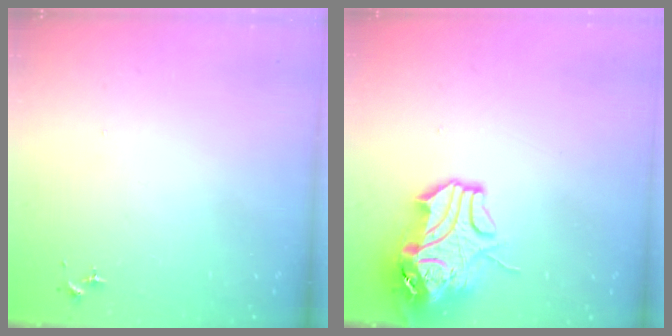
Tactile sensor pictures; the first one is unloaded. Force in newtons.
{"total": 13.7, "press": 13.5, "slide": 2.1}